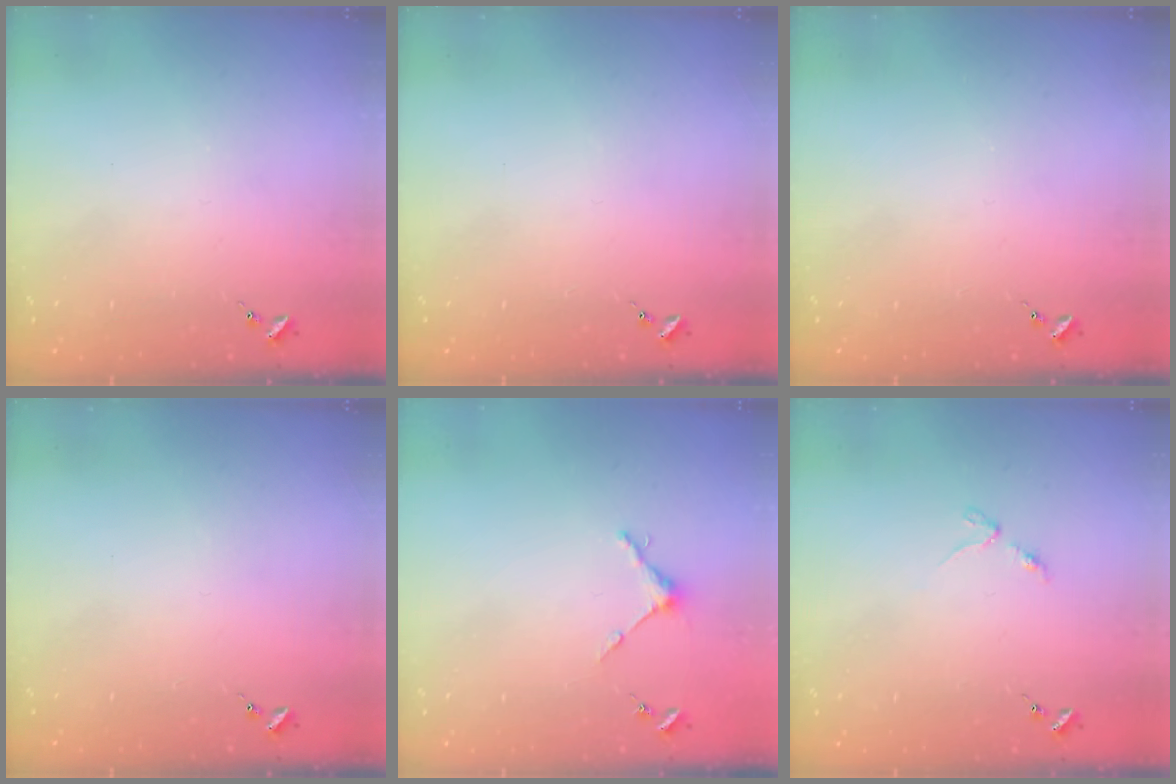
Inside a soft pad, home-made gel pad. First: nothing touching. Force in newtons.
{"total": 0.0}
{"total": 0.0}
{"total": 0.0}
{"total": 4.0, "press": 4.0, "slide": 0.4}
{"total": 2.9, "press": 2.8, "slide": 0.4}